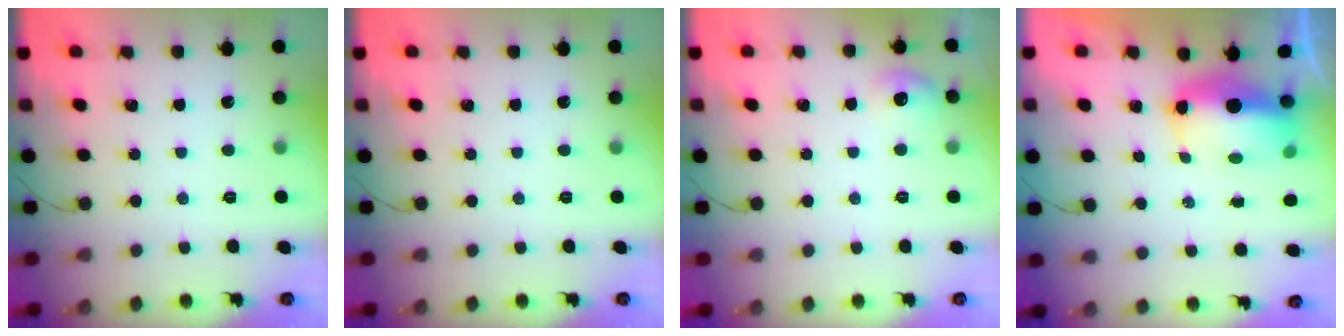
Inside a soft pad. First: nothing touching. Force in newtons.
{"total": 0.0}
{"total": 5.9, "press": 5.7, "slide": 1.5}
{"total": 9.7, "press": 9.5, "slide": 1.9}